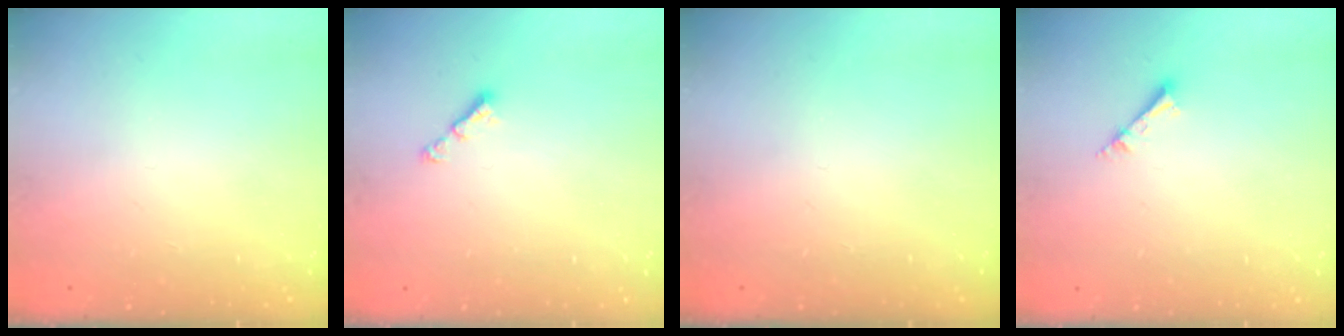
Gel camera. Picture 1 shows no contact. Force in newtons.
{"total": 2.9, "press": 2.9, "slide": 0.3}
{"total": 0.0}
{"total": 2.5, "press": 2.5, "slide": 0.1}